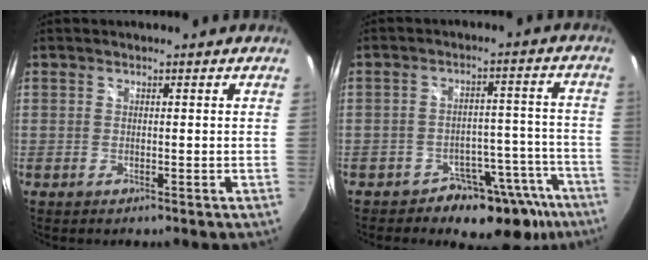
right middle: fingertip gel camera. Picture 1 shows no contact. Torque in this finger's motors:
{"motor_torque": [-0.24, -0.19, -0.01, -0.01]}